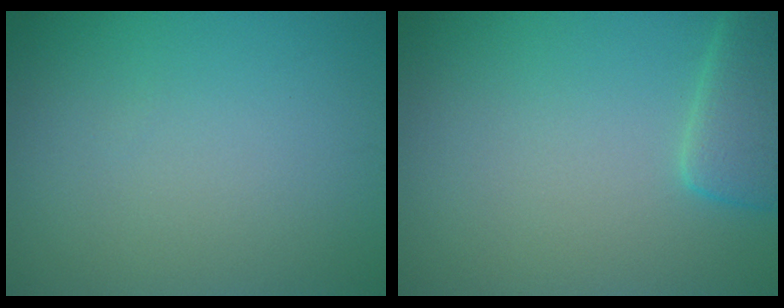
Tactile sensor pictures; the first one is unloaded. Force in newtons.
{"total": 3.7, "press": 3.7, "slide": 0.4}